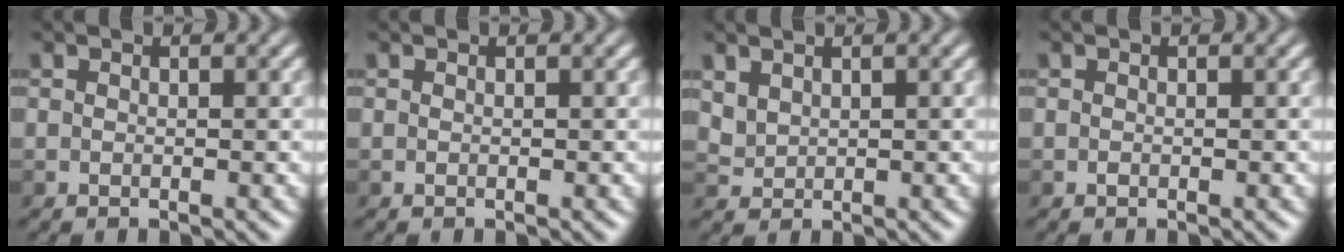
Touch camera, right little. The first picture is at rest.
{"total": 0.0}
{"total": 1.4, "force": [1.0, 0.9, 0.4], "torque": [-0.017, -0.007, 0.034]}
{"total": 0.0}